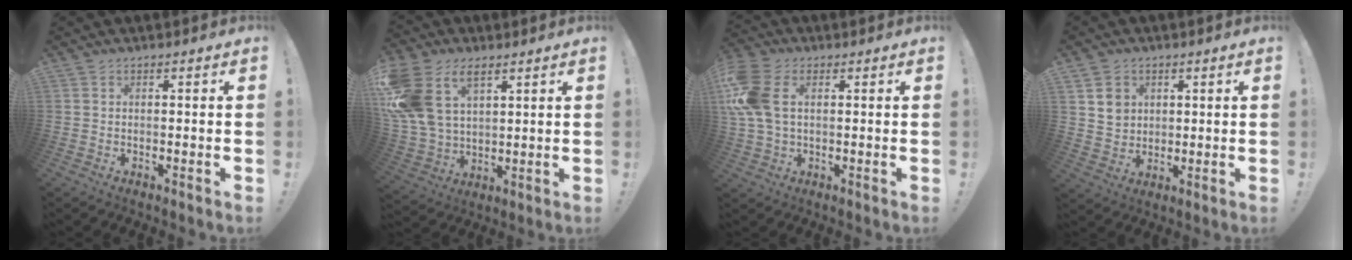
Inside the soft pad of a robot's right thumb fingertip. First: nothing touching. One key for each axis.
{"total": 15.5, "fx": 7.6, "fy": 10.0, "fz": 9.2, "tx": -0.197, "ty": -0.038, "tz": 0.147}
{"total": 11.9, "fx": 2.4, "fy": 7.4, "fz": 9.0, "tx": -0.211, "ty": 0.001, "tz": 0.047}
{"total": 6.3, "fx": 2.6, "fy": 5.5, "fz": 1.5, "tx": -0.010, "ty": -0.014, "tz": 0.050}